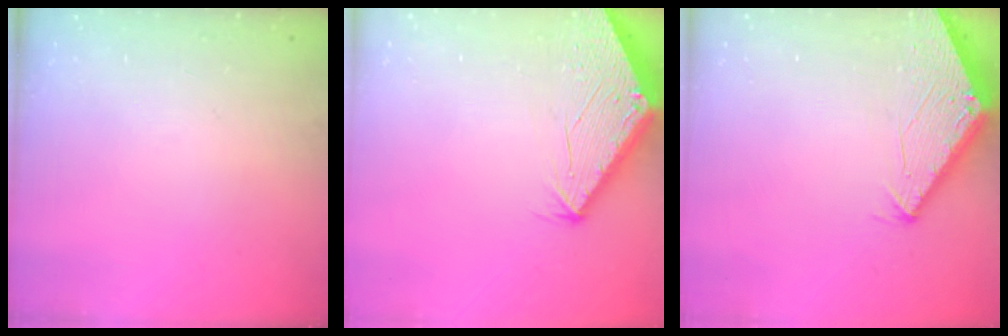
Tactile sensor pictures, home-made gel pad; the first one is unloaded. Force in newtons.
{"total": 2.7, "press": 2.7, "slide": 0.1}
{"total": 2.8, "press": 2.8, "slide": 0.2}